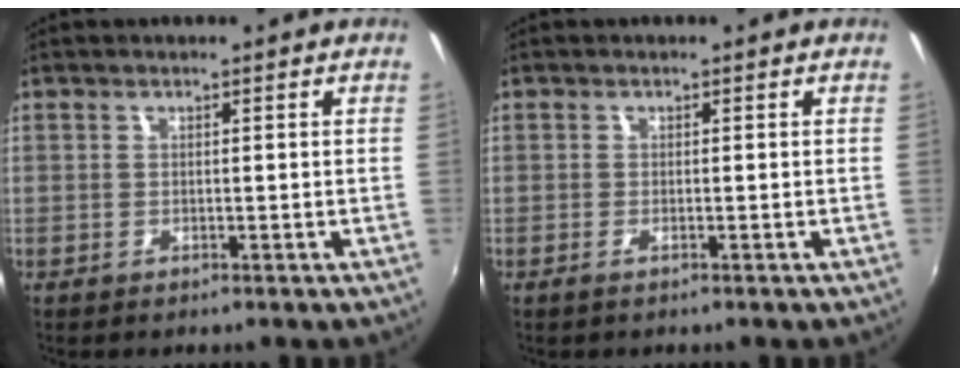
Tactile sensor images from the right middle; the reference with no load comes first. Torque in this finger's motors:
{"motor_torque": [-0.50, 0.12, -0.02, 0.00]}